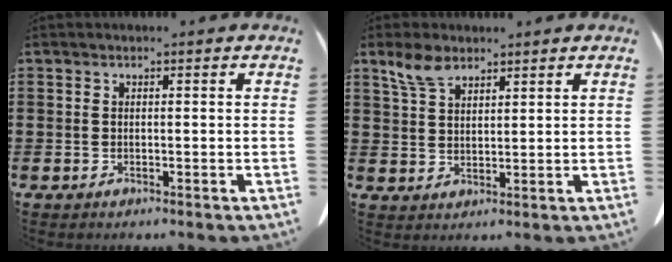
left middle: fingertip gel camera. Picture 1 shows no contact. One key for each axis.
{"total": 4.7, "fx": 3.3, "fy": 2.2, "fz": 2.5, "tx": -0.059, "ty": 0.005, "tz": 0.063}